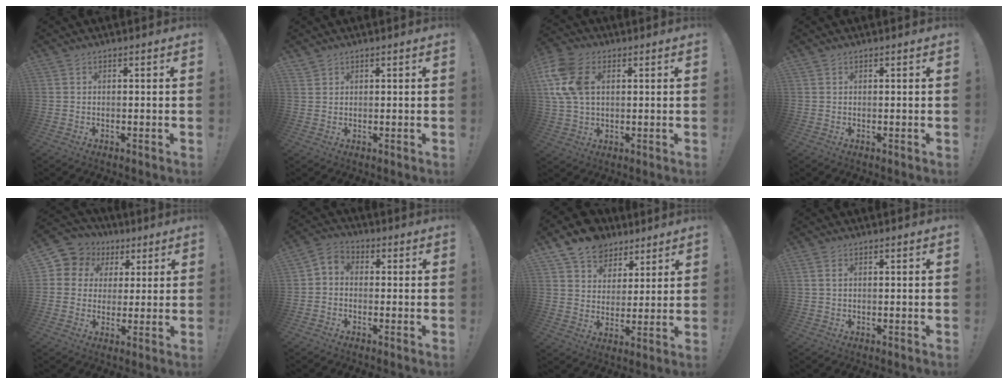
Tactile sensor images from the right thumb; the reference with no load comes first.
{"total": 1.2, "force": [1.1, 0.4, 0.3], "torque": [-0.006, -0.005, 0.021]}
{"total": 13.5, "force": [3.6, 9.0, 9.3], "torque": [-0.212, 0.005, 0.070]}
{"total": 0.0}
{"total": 7.8, "force": [2.5, 7.2, 1.9], "torque": [-0.031, -0.015, 0.054]}
{"total": 3.6, "force": [-2.0, 2.4, 1.8], "torque": [-0.041, 0.014, -0.034]}
{"total": 11.1, "force": [8.0, 7.5, 2.3], "torque": [-0.034, -0.063, 0.154]}
{"total": 1.4, "force": [0.7, 0.8, 0.9], "torque": [-0.020, 0.002, 0.012]}